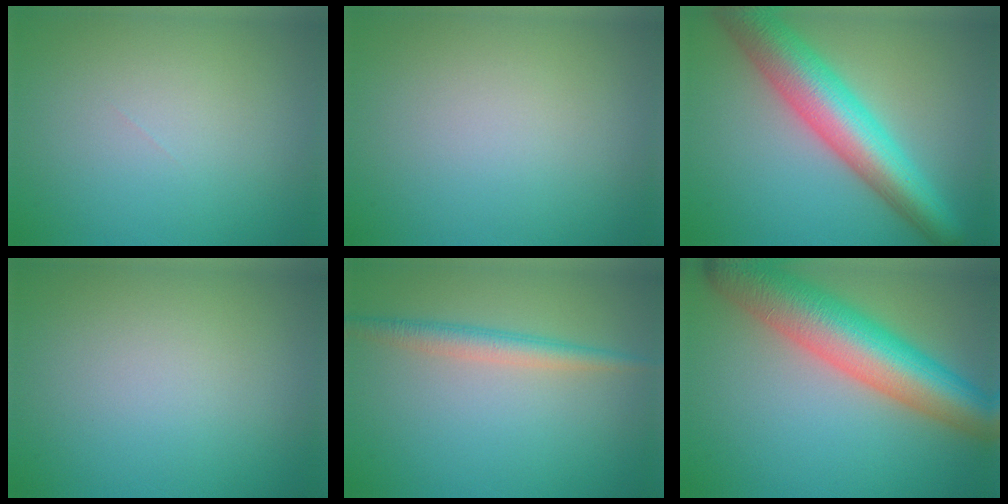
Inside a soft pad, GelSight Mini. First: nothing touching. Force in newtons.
{"total": 0.0}
{"total": 8.6, "press": 8.6, "slide": 0.1}
{"total": 0.0}
{"total": 2.5, "press": 2.5, "slide": 0.0}
{"total": 10.3, "press": 10.3, "slide": 0.4}